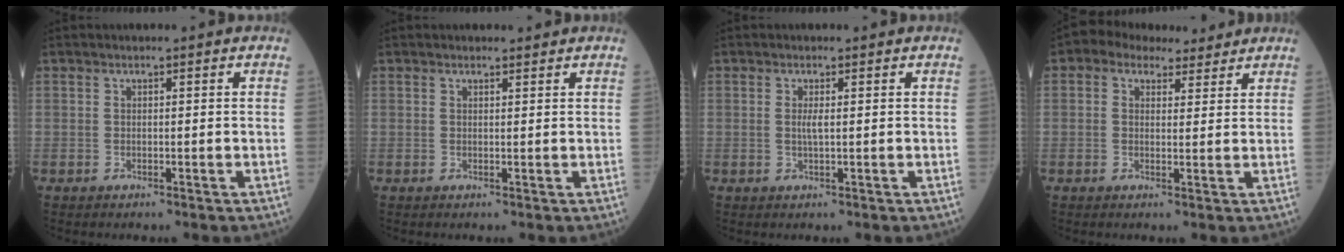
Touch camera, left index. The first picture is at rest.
{"total": 0.8, "force": [0.8, 0.2, 0.0], "torque": [-0.008, -0.002, 0.011]}
{"total": 1.4, "force": [0.2, 0.2, 1.3], "torque": [-0.032, 0.000, 0.003]}
{"total": 6.2, "force": [4.7, 3.5, 2.1], "torque": [-0.035, 0.029, 0.073]}